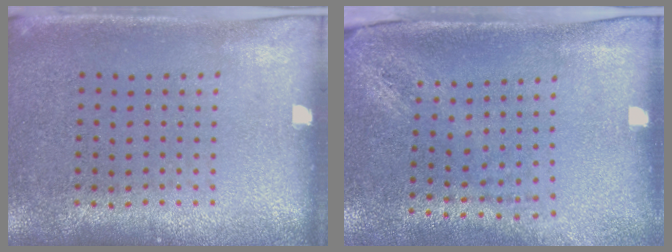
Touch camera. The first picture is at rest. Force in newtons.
{"total": 2.0, "press": 1.6, "slide": 1.3}